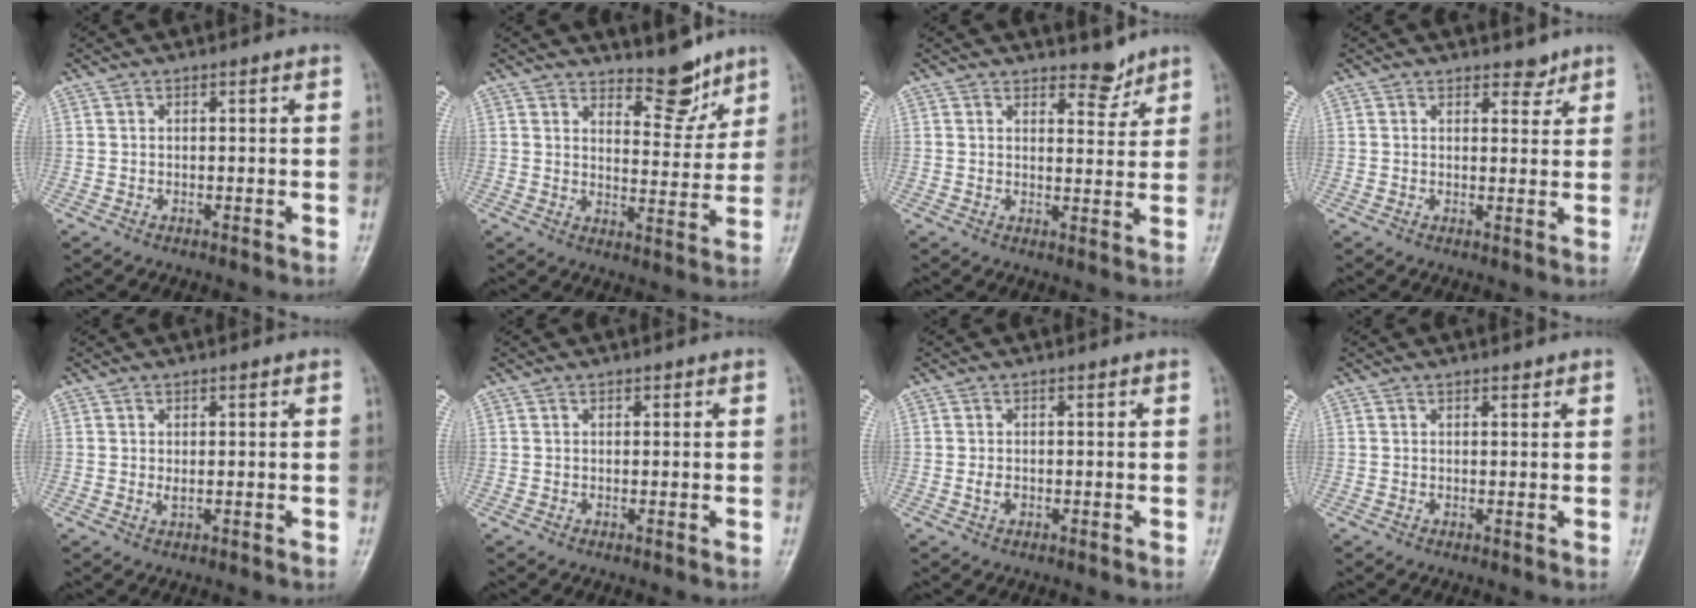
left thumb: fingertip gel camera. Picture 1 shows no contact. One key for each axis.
{"total": 7.5, "fx": 6.2, "fy": 2.8, "fz": 3.0, "tx": -0.016, "ty": -0.055, "tz": 0.100}
{"total": 4.0, "fx": 3.5, "fy": 1.7, "fz": 0.9, "tx": 0.010, "ty": -0.029, "tz": 0.052}
{"total": 2.6, "fx": 2.1, "fy": 1.3, "fz": 0.7, "tx": 0.007, "ty": -0.015, "tz": 0.028}
{"total": 1.2, "fx": 0.6, "fy": 0.5, "fz": 0.9, "tx": -0.014, "ty": -0.006, "tz": 0.013}
{"total": 0.5, "fx": 0.5, "fy": 0.3, "fz": 0.0, "tx": 0.000, "ty": -0.003, "tz": 0.005}
{"total": 1.3, "fx": 0.0, "fy": 0.9, "fz": 0.9, "tx": -0.016, "ty": -0.001, "tz": 0.002}
{"total": 1.0, "fx": 0.9, "fy": 0.4, "fz": 0.2, "tx": -0.001, "ty": -0.007, "tz": 0.012}